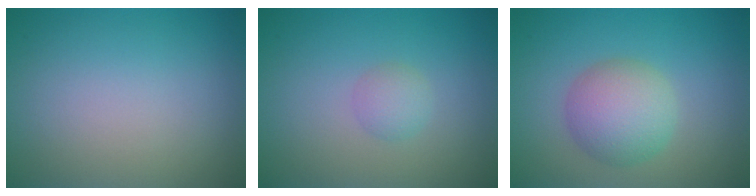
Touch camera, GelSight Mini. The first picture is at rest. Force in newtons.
{"total": 1.5, "press": 1.5, "slide": 0.1}
{"total": 4.7, "press": 4.7, "slide": 0.1}